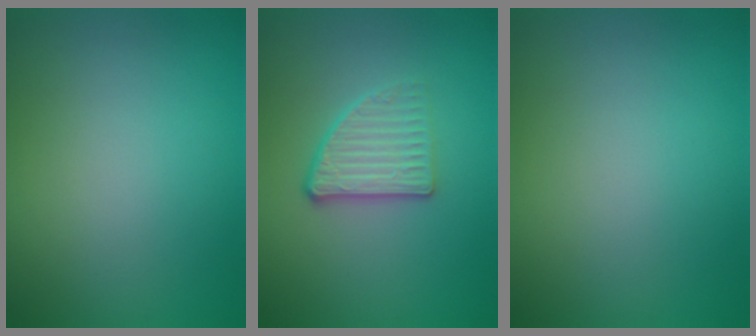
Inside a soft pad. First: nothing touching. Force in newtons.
{"total": 2.8, "press": 2.5, "slide": 1.2}
{"total": 0.0}